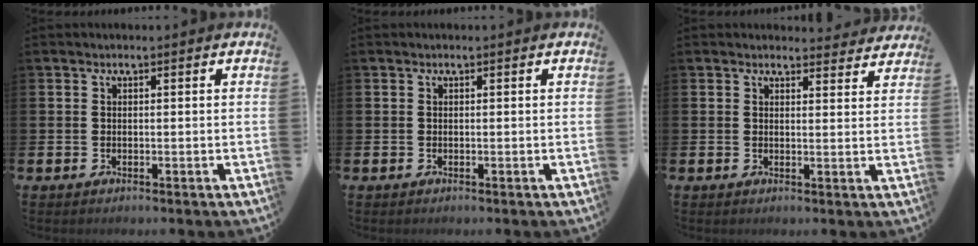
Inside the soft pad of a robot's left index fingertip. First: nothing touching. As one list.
[{"total": 0.0}, {"total": 2.6, "force": [2.6, 0.4, 0.0], "torque": [0.004, -0.018, 0.045]}]